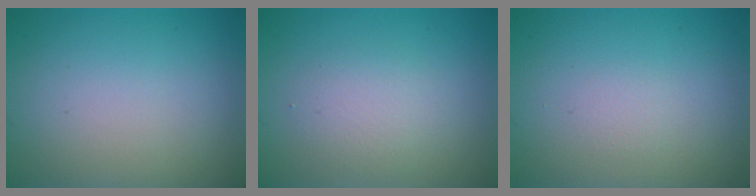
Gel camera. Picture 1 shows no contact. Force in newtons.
{"total": 2.4, "press": 2.4, "slide": 0.4}
{"total": 0.5, "press": 0.5, "slide": 0.1}